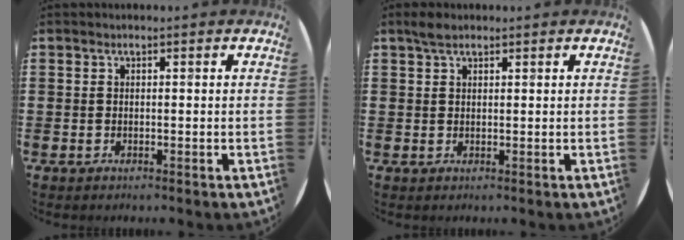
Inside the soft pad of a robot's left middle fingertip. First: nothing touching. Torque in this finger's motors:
{"motor_torque": [0.27, -0.16, -0.19, -0.05]}